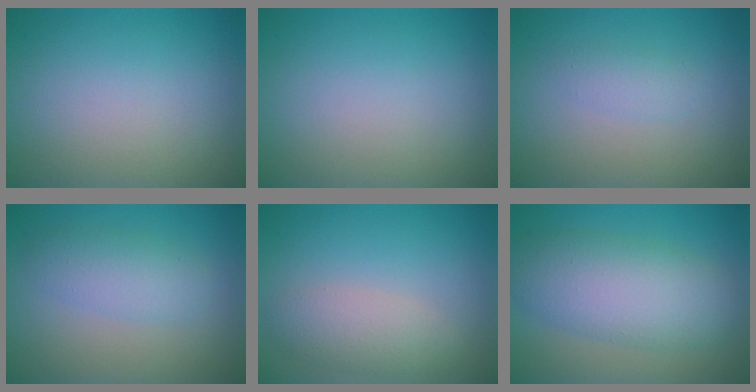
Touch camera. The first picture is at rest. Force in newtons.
{"total": 0.0}
{"total": 1.4, "press": 1.4, "slide": 0.0}
{"total": 3.0, "press": 3.0, "slide": 0.1}
{"total": 3.0, "press": 3.0, "slide": 0.1}
{"total": 7.3, "press": 7.3, "slide": 0.2}